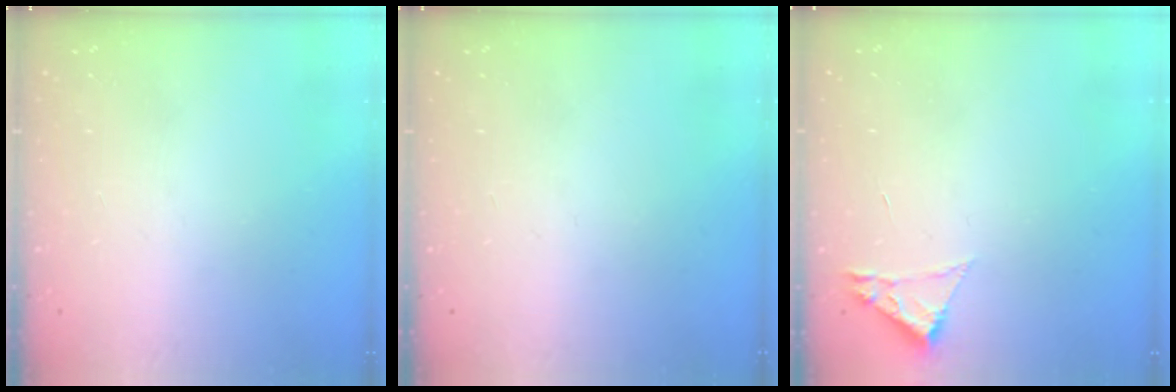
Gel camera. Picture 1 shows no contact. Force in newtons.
{"total": 0.0}
{"total": 1.8, "press": 1.8, "slide": 0.2}